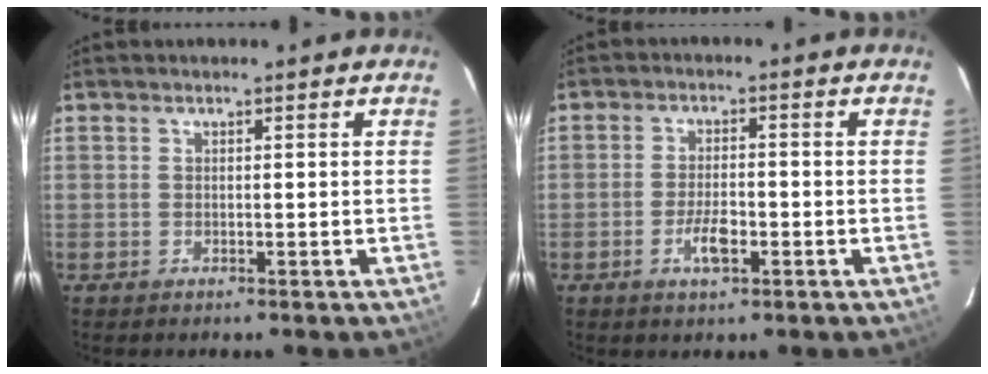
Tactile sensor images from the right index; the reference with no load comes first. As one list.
[{"total": 4.7, "force": [-2.0, 1.8, 3.8], "torque": [-0.078, -0.001, -0.035]}]